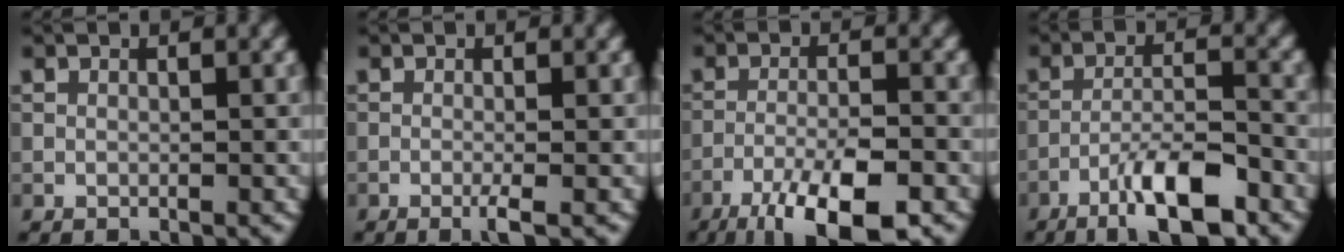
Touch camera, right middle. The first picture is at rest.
{"total": 1.5, "force": [-0.5, 0.2, 1.4], "torque": [-0.025, -0.003, -0.013]}
{"total": 9.1, "force": [-6.0, 2.3, 6.5], "torque": [-0.110, -0.008, -0.104]}
{"total": 6.7, "force": [-4.2, 1.4, 5.0], "torque": [-0.087, 0.006, -0.074]}